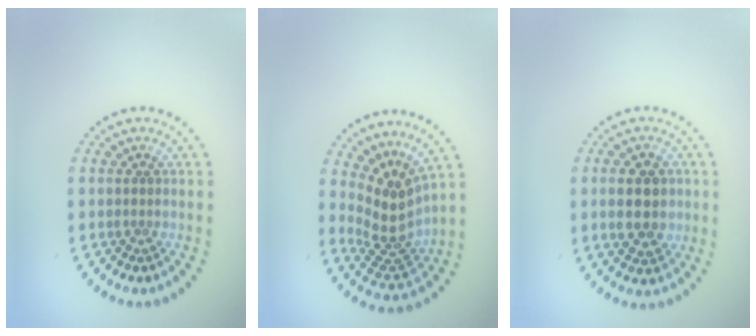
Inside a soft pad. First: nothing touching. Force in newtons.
{"total": 4.2, "press": 3.1, "slide": 2.9}
{"total": 4.6, "press": 4.6, "slide": 0.3}